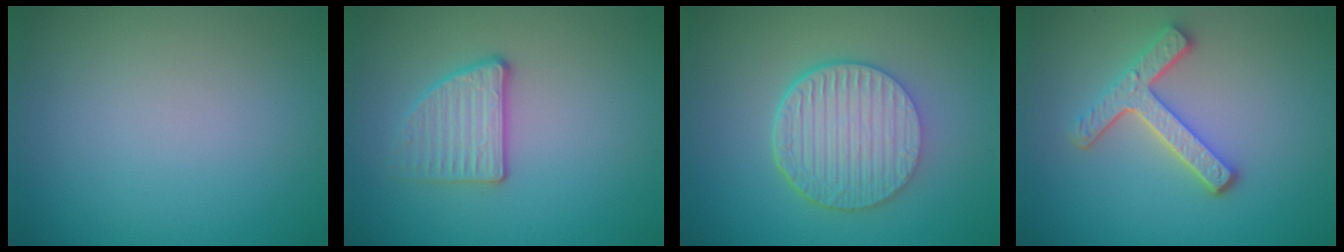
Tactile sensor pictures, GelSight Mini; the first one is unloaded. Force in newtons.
{"total": 2.7, "press": 2.5, "slide": 1.2}
{"total": 6.6, "press": 4.7, "slide": 4.6}
{"total": 4.0, "press": 3.1, "slide": 2.5}